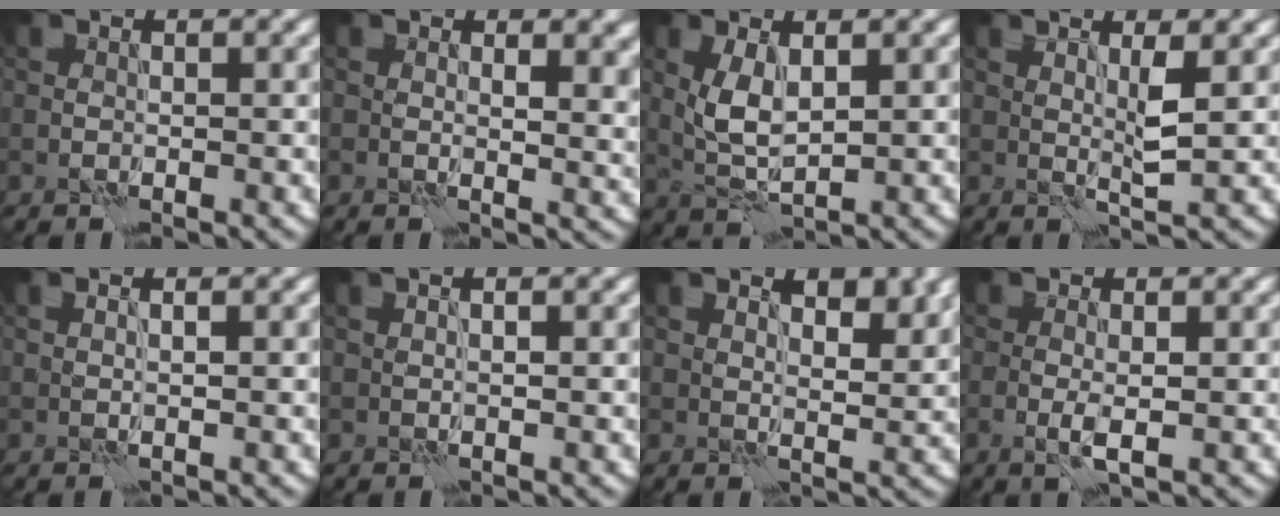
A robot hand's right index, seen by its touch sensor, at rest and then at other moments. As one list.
[{"total": 4.2, "force": [1.2, 2.1, 3.4], "torque": [-0.043, -0.010, 0.025]}, {"total": 3.6, "force": [0.8, 1.5, 3.2], "torque": [-0.075, 0.001, 0.019]}, {"total": 2.0, "force": [0.7, 0.1, 1.9], "torque": [-0.040, -0.004, 0.011]}, {"total": 1.0, "force": [0.5, 0.2, 0.8], "torque": [-0.011, -0.007, 0.003]}, {"total": 1.8, "force": [1.0, 0.7, 1.3], "torque": [-0.013, 0.004, 0.000]}, {"total": 3.3, "force": [2.1, 1.2, 2.3], "torque": [-0.030, -0.007, 0.032]}, {"total": 1.9, "force": [-0.2, 0.3, 1.8], "torque": [-0.037, -0.003, -0.005]}]